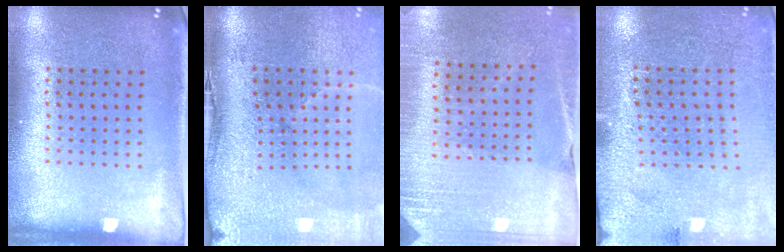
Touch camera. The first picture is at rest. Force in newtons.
{"total": 5.0, "press": 4.1, "slide": 2.9}
{"total": 2.6, "press": 2.5, "slide": 0.6}
{"total": 2.8, "press": 2.8, "slide": 0.1}